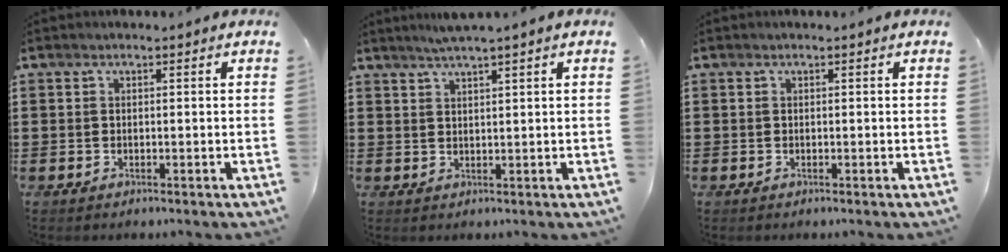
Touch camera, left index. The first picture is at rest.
{"total": 2.3, "force": [1.6, -0.5, 1.5], "torque": [-0.029, 0.000, 0.029]}
{"total": 0.0}